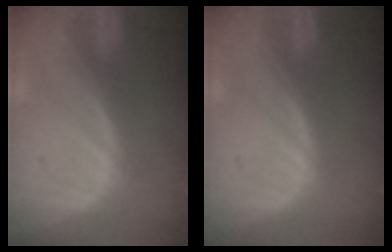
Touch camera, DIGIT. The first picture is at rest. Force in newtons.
{"total": 0.0}